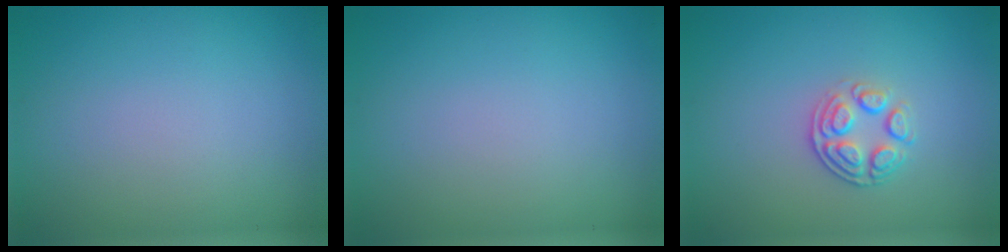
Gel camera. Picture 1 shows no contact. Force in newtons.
{"total": 0.0}
{"total": 2.7, "press": 2.3, "slide": 1.4}